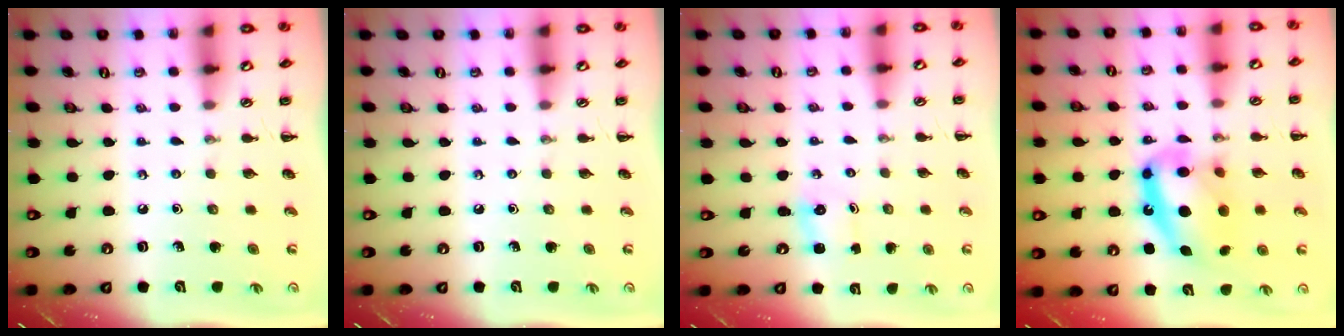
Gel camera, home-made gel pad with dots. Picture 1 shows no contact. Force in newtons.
{"total": 0.0}
{"total": 0.9, "press": 0.9, "slide": 0.3}
{"total": 16.0, "press": 15.4, "slide": 4.4}